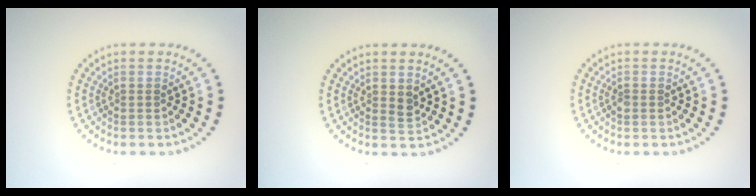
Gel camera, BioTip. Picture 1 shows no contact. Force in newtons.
{"total": 1.0, "press": 0.9, "slide": 0.4}
{"total": 0.6, "press": 0.6, "slide": 0.2}